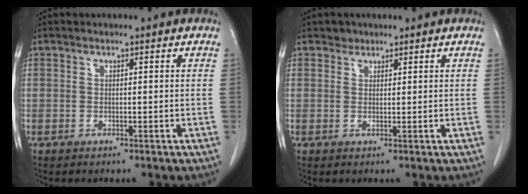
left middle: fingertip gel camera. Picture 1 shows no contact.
{"total": 1.3, "force": [1.0, 0.8, 0.0], "torque": [0.006, -0.001, 0.012]}